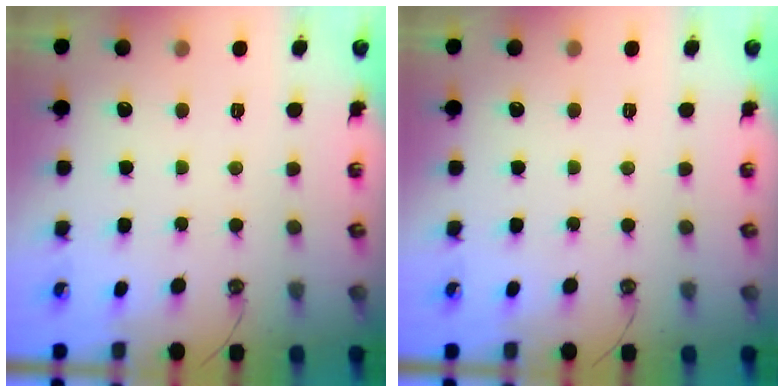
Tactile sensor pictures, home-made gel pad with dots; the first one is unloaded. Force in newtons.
{"total": 0.0}